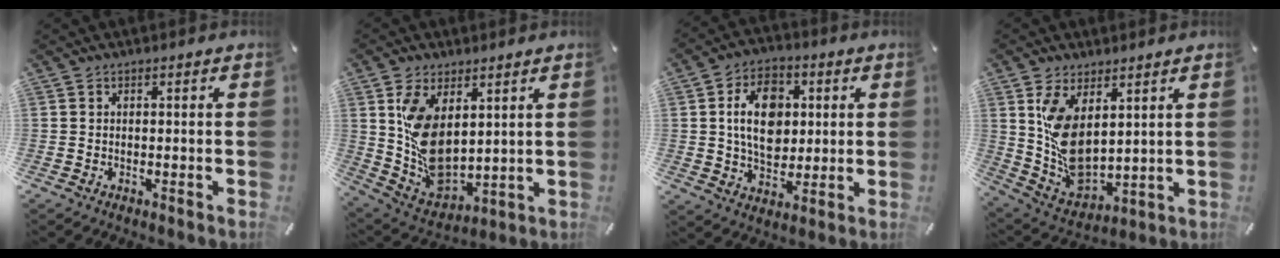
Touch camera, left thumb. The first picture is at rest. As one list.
[{"total": 12.2, "force": [4.0, 7.7, 8.5], "torque": [-0.173, -0.023, 0.084]}, {"total": 12.8, "force": [1.8, 9.6, 8.4], "torque": [-0.143, 0.011, 0.031]}, {"total": 11.5, "force": [4.4, 6.8, 8.2], "torque": [-0.175, -0.032, 0.087]}]